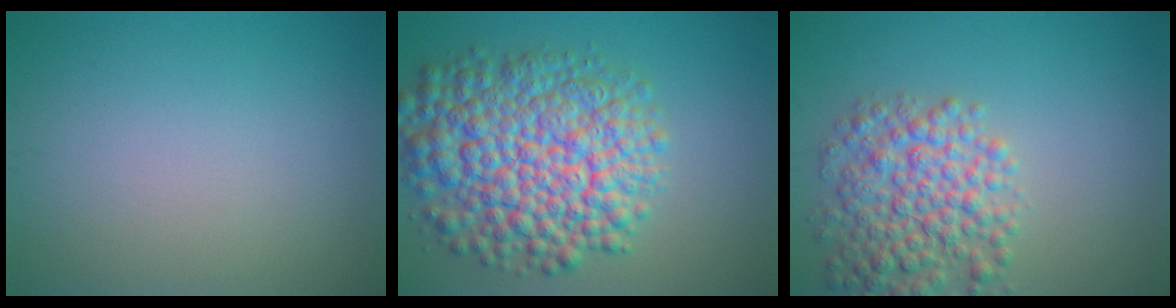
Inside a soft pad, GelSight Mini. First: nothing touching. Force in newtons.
{"total": 11.1, "press": 11.1, "slide": 0.3}
{"total": 6.0, "press": 6.0, "slide": 0.2}